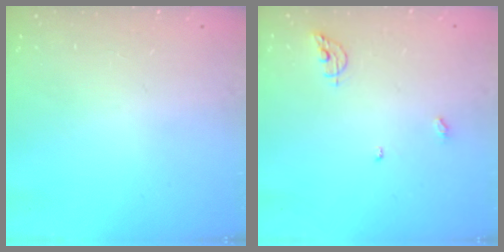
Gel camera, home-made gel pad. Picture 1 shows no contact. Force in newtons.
{"total": 6.3, "press": 6.2, "slide": 0.6}